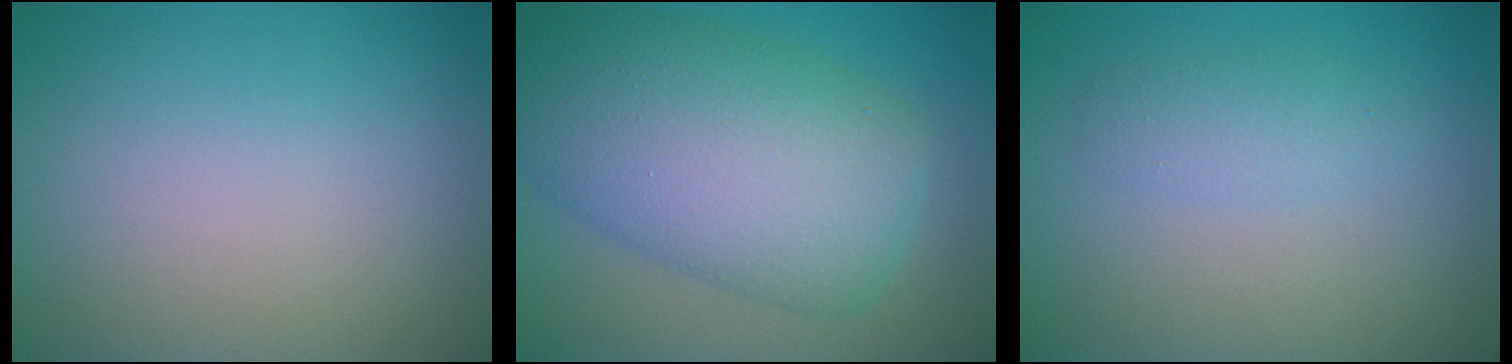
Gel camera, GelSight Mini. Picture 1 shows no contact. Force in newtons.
{"total": 11.7, "press": 11.7, "slide": 0.2}
{"total": 1.7, "press": 1.7, "slide": 0.0}